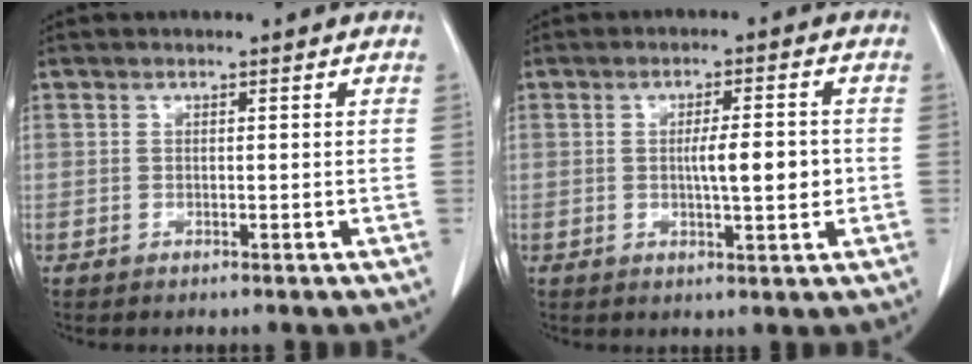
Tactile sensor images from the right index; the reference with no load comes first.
{"total": 5.6, "force": [-0.3, 0.9, 5.5], "torque": [-0.088, 0.000, -0.003]}